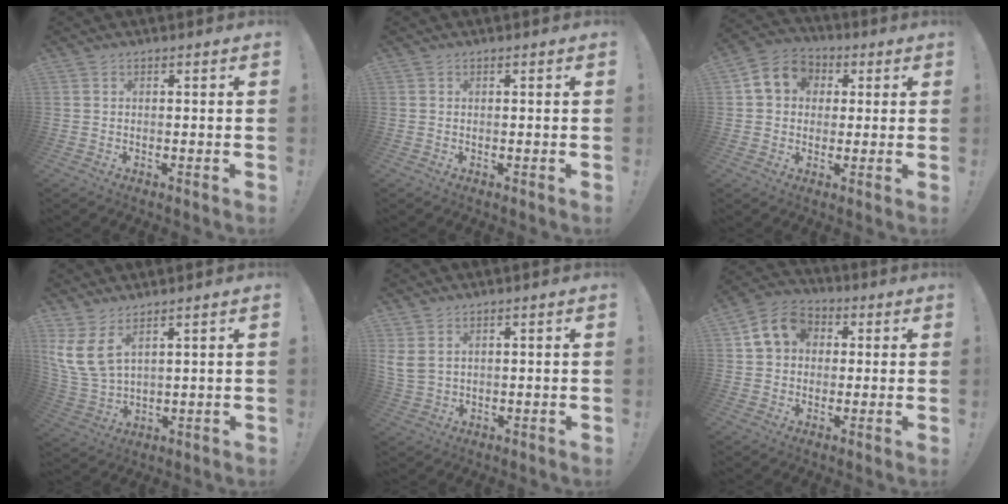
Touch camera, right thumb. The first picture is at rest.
{"total": 0.0}
{"total": 9.9, "force": [2.5, 8.4, 4.5], "torque": [-0.058, 0.003, 0.052]}
{"total": 9.2, "force": [5.4, 4.0, 6.3], "torque": [-0.140, -0.032, 0.108]}
{"total": 4.6, "force": [2.5, 2.9, 2.6], "torque": [-0.059, -0.007, 0.050]}
{"total": 10.9, "force": [3.4, 8.9, 5.2], "torque": [-0.076, 0.000, 0.069]}